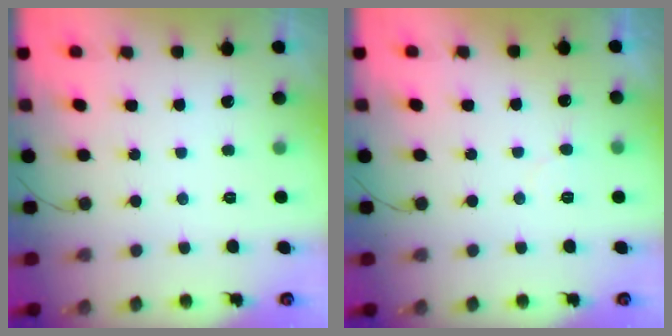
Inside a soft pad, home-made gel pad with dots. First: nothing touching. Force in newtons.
{"total": 4.6, "press": 4.6, "slide": 0.3}